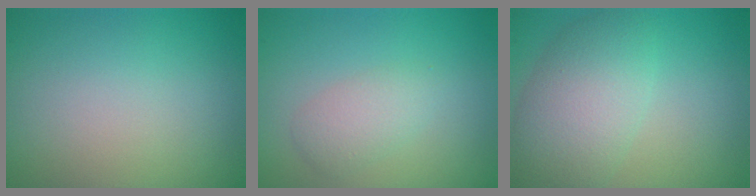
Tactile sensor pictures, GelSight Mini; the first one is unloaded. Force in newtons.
{"total": 2.0, "press": 2.0, "slide": 0.0}
{"total": 6.2, "press": 6.2, "slide": 0.1}